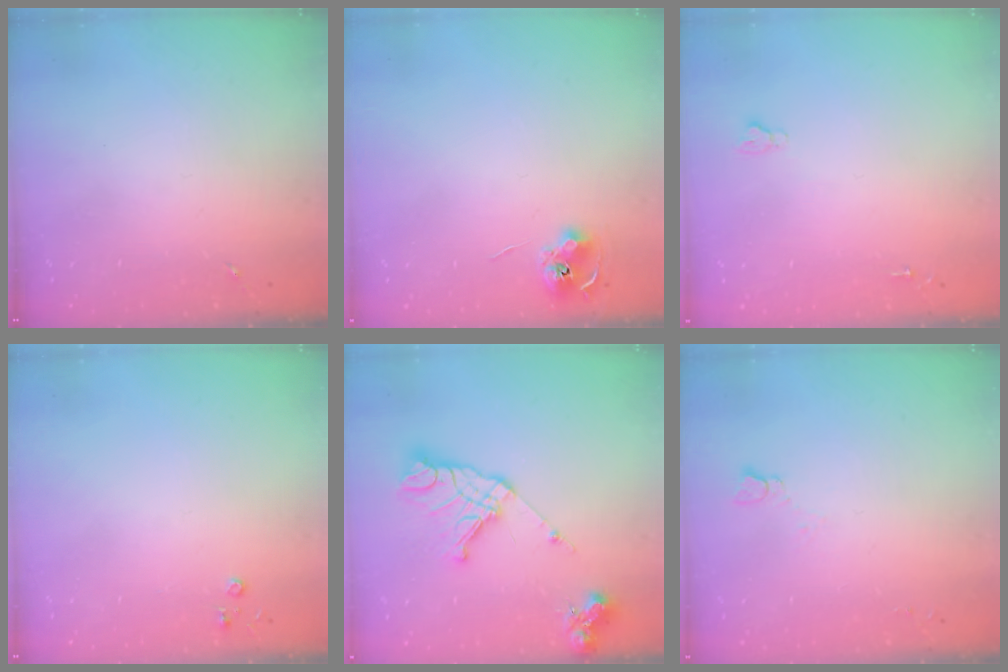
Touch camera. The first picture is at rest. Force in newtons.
{"total": 6.6, "press": 6.6, "slide": 0.3}
{"total": 2.6, "press": 2.5, "slide": 0.3}
{"total": 2.8, "press": 2.8, "slide": 0.3}
{"total": 18.6, "press": 18.5, "slide": 2.1}
{"total": 2.5, "press": 2.5, "slide": 0.2}